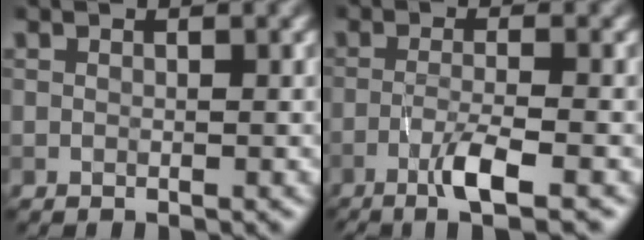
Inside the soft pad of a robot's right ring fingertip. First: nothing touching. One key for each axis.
{"total": 3.9, "fx": -2.0, "fy": 0.5, "fz": 3.3, "tx": -0.061, "ty": 0.004, "tz": -0.045}